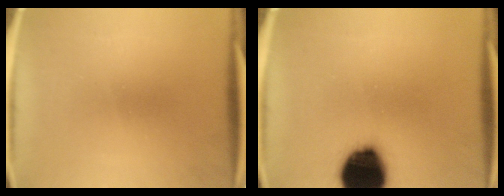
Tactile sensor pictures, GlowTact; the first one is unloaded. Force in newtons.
{"total": 19.8}